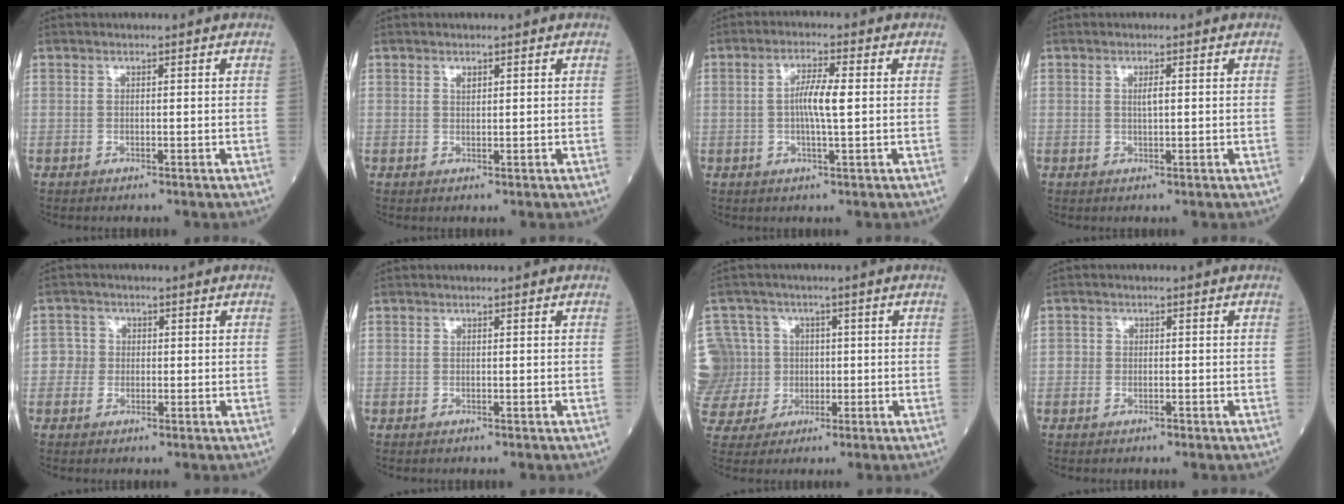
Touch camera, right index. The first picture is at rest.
{"total": 0.7, "force": [0.5, 0.4, 0.4], "torque": [-0.007, -0.003, 0.009]}
{"total": 4.8, "force": [0.1, 0.3, 4.8], "torque": [-0.094, 0.002, 0.000]}
{"total": 1.3, "force": [0.3, 0.2, 1.2], "torque": [-0.025, 0.000, 0.005]}
{"total": 2.2, "force": [-0.3, 2.2, 0.3], "torque": [0.002, 0.008, -0.011]}
{"total": 0.0}
{"total": 14.1, "force": [0.2, 13.3, 4.6], "torque": [-0.163, 0.043, 0.028]}
{"total": 1.2, "force": [-0.6, 0.9, 0.7], "torque": [-0.007, 0.003, -0.009]}